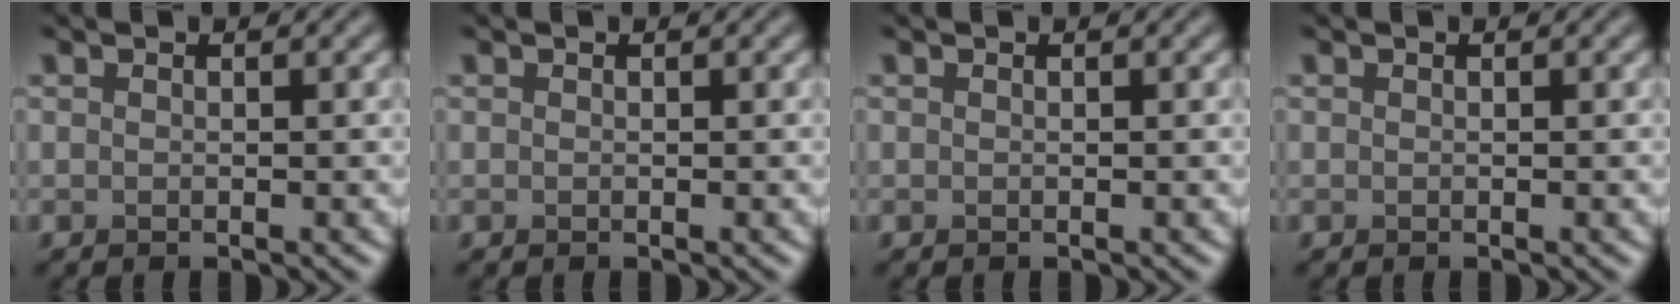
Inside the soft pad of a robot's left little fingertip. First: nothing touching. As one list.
[{"total": 0.0}, {"total": 0.0}, {"total": 0.0}]